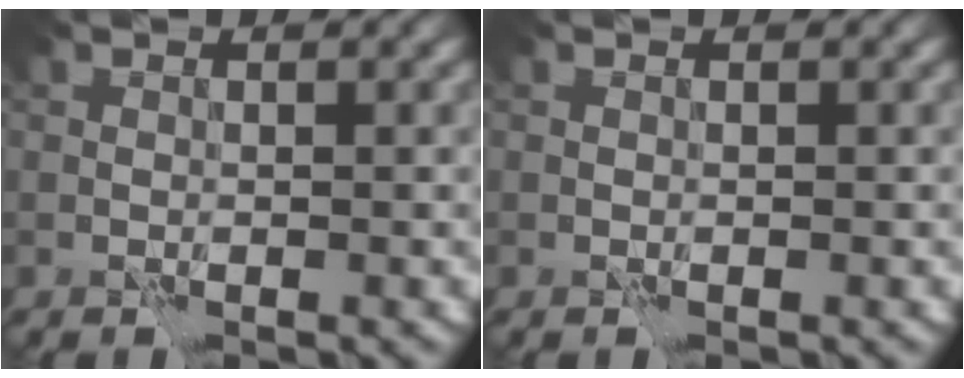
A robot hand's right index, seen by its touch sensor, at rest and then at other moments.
{"total": 0.0}